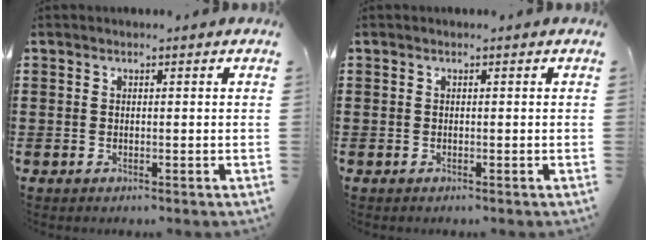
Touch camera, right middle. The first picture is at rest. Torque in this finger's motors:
{"motor_torque": [-2.04, -0.09, 0.01, 0.02]}